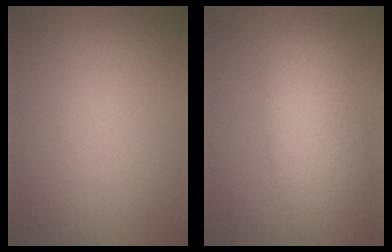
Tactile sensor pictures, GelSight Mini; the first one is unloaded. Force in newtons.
{"total": 7.2, "press": 7.2, "slide": 0.1}